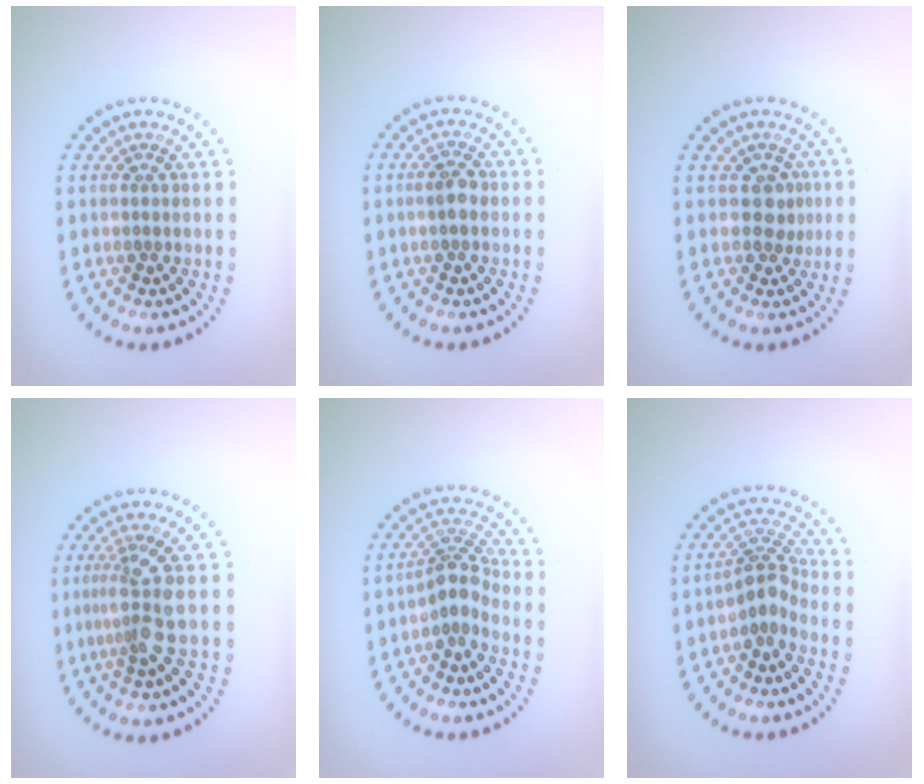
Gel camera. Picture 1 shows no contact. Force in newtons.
{"total": 1.8, "press": 1.8, "slide": 0.3}
{"total": 1.7, "press": 1.5, "slide": 0.7}
{"total": 3.1, "press": 2.2, "slide": 2.2}
{"total": 2.7, "press": 2.1, "slide": 1.8}
{"total": 2.7, "press": 2.1, "slide": 1.8}